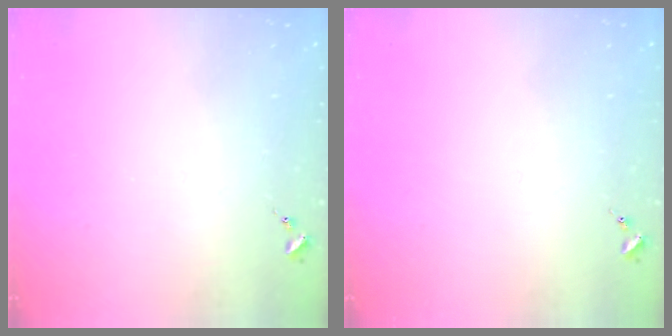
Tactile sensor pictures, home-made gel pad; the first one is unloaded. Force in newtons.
{"total": 0.0}